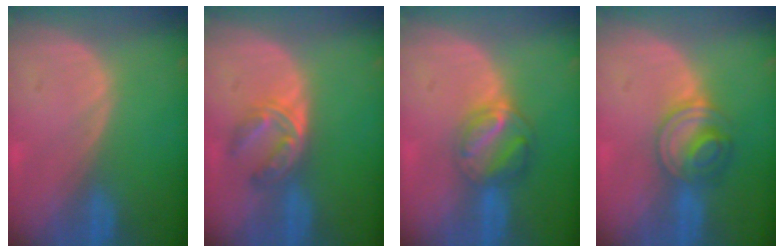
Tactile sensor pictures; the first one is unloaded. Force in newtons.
{"total": 6.0, "press": 4.9, "slide": 3.4}
{"total": 6.5, "press": 5.5, "slide": 3.3}
{"total": 5.6, "press": 5.6, "slide": 0.6}